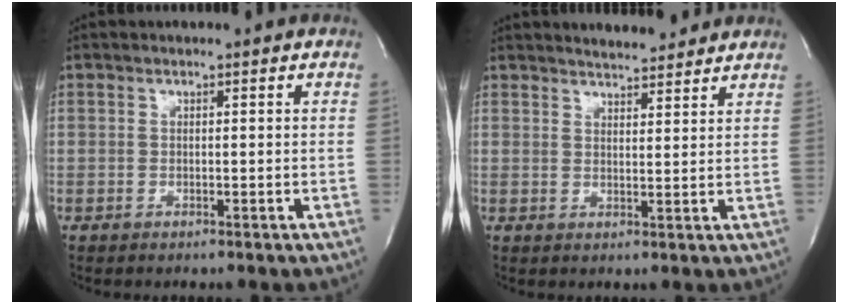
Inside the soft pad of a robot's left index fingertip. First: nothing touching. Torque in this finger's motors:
{"motor_torque": [-0.24, -0.16, 0.44, 0.09]}